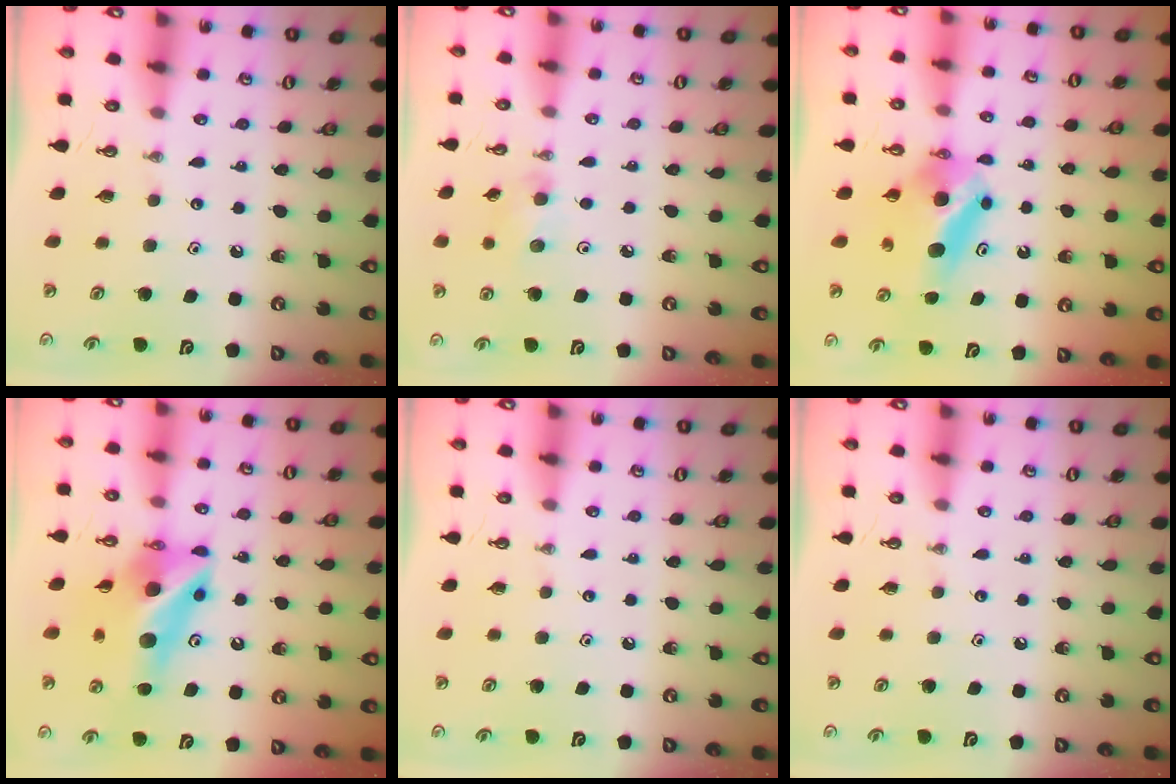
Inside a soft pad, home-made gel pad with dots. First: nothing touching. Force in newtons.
{"total": 4.8, "press": 4.6, "slide": 1.4}
{"total": 9.6, "press": 5.5, "slide": 7.9}
{"total": 12.4, "press": 12.3, "slide": 1.2}
{"total": 0.0}
{"total": 0.0}